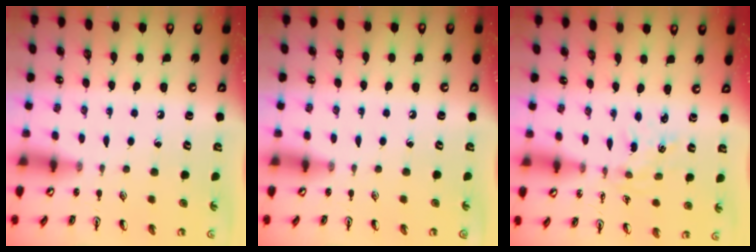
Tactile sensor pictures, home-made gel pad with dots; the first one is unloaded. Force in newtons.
{"total": 0.0}
{"total": 0.0}